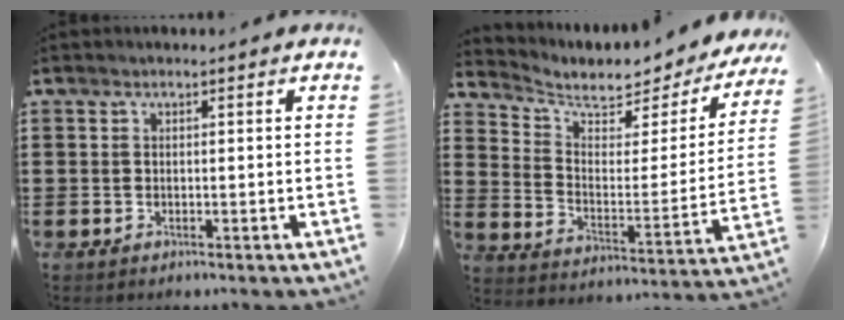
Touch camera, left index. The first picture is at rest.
{"total": 5.1, "force": [4.1, 2.2, 2.0], "torque": [-0.056, -0.033, 0.067]}